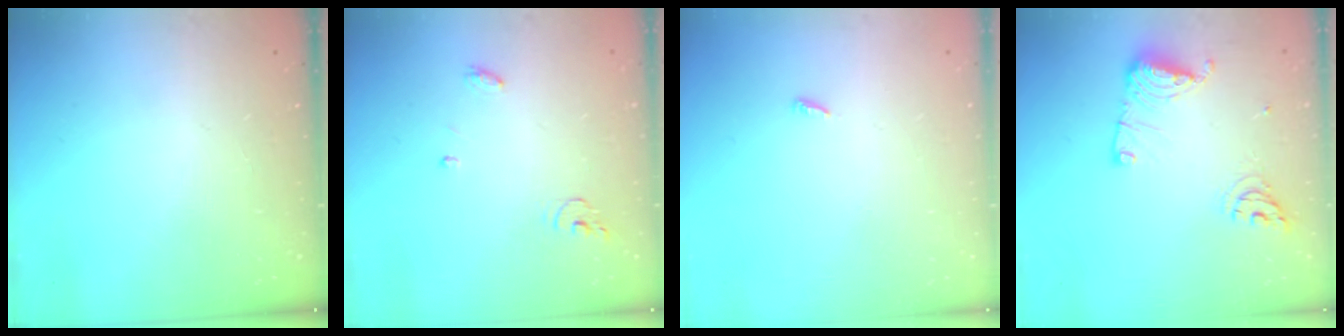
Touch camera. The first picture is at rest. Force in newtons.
{"total": 4.5, "press": 4.5, "slide": 0.3}
{"total": 2.5, "press": 2.5, "slide": 0.2}
{"total": 11.8, "press": 11.7, "slide": 1.4}